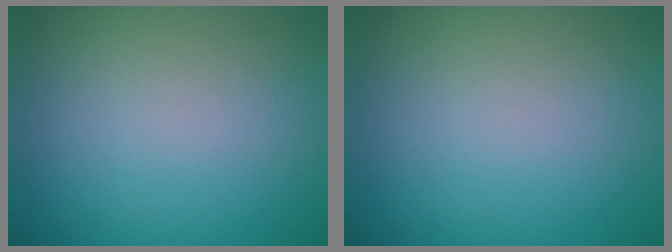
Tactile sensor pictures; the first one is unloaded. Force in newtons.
{"total": 0.0}